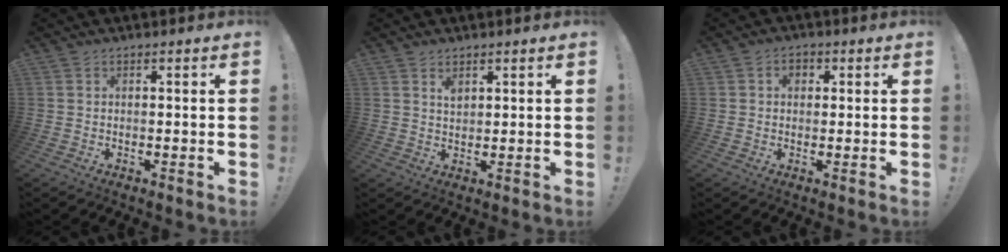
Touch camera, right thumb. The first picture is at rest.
{"total": 2.3, "force": [1.5, 1.2, 1.3], "torque": [-0.004, -0.013, 0.023]}
{"total": 2.8, "force": [0.6, 2.3, 1.5], "torque": [-0.019, 0.002, 0.009]}